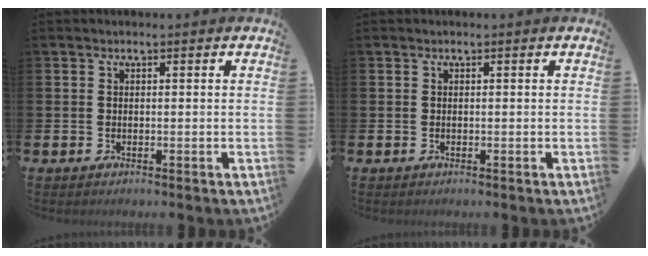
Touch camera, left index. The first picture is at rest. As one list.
[{"total": 0.0}]